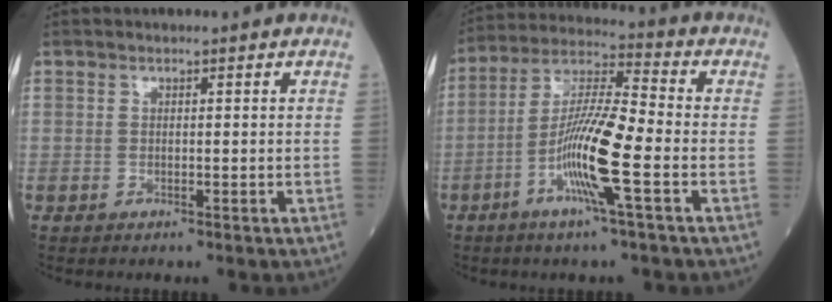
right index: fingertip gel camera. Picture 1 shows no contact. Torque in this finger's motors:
{"motor_torque": [0.48, -0.10, 0.34, 0.21]}